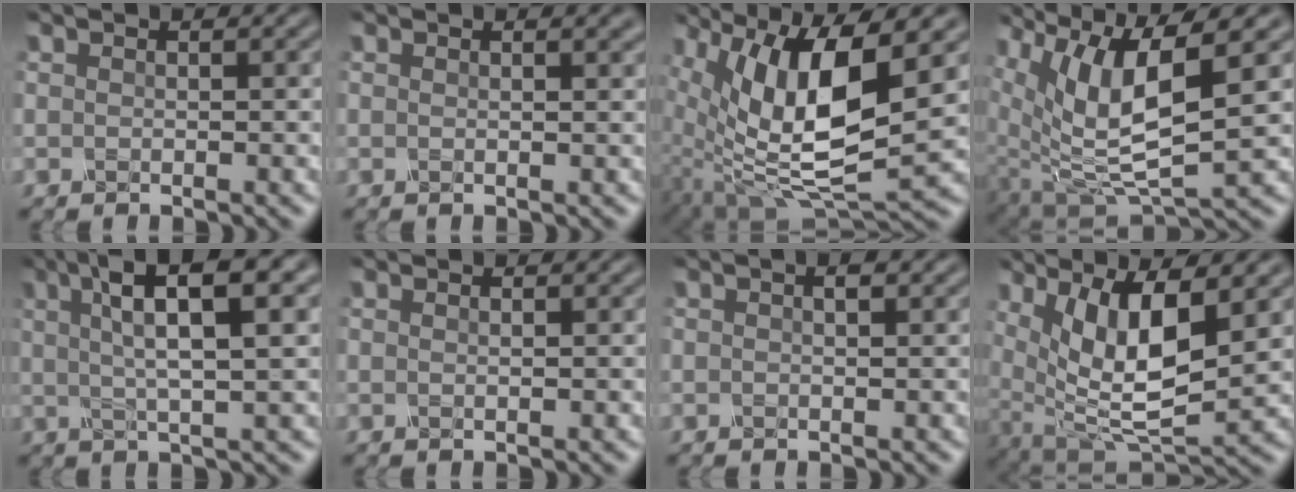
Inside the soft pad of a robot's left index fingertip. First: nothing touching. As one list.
[{"total": 2.6, "force": [1.5, 1.2, 1.8], "torque": [0.003, 0.016, 0.001]}, {"total": 11.8, "force": [3.0, 4.0, 10.7], "torque": [-0.205, -0.008, 0.067]}, {"total": 9.6, "force": [3.2, 3.6, 8.3], "torque": [-0.178, -0.007, 0.072]}, {"total": 9.5, "force": [3.4, 2.3, 8.5], "torque": [-0.136, 0.018, 0.060]}, {"total": 0.5, "force": [0.2, 0.2, 0.4], "torque": [0.000, 0.001, -0.002]}, {"total": 1.8, "force": [0.8, 0.8, 1.5], "torque": [-0.008, 0.009, -0.004]}, {"total": 9.5, "force": [2.1, 3.5, 8.6], "torque": [-0.165, -0.012, 0.049]}]